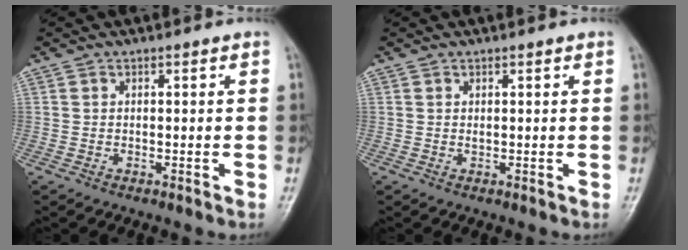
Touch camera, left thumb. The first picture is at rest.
{"total": 0.8, "force": [0.5, 0.3, 0.6], "torque": [-0.009, -0.001, 0.008]}